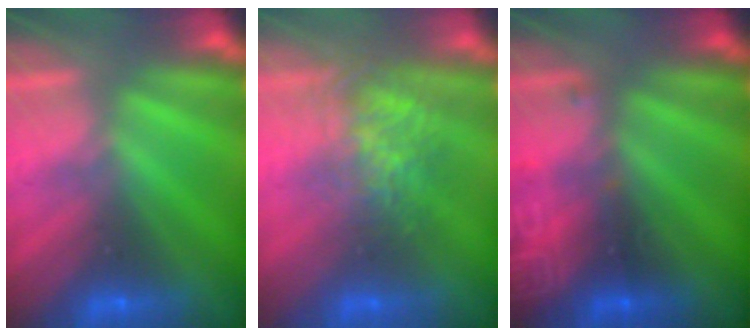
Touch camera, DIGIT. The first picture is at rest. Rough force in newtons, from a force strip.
{"total": 3.8}
{"total": 2.9}